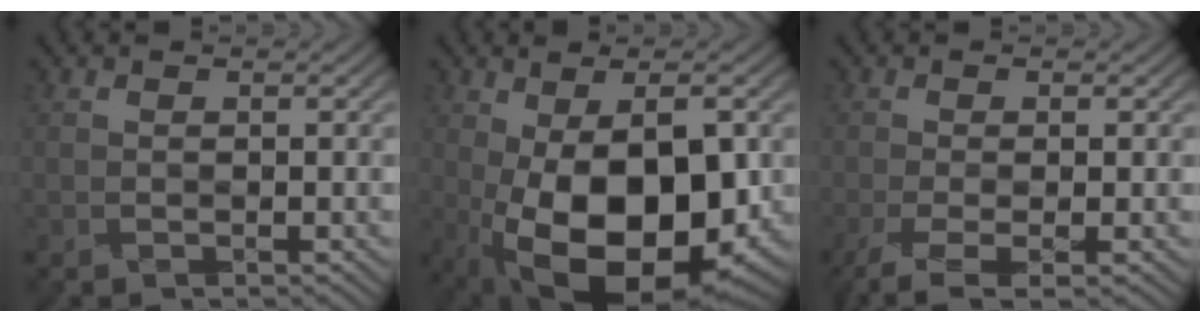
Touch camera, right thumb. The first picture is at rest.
{"total": 17.0, "force": [-3.8, 8.4, 14.3], "torque": [-0.227, -0.029, -0.052]}
{"total": 4.0, "force": [-2.2, 0.8, 3.2], "torque": [-0.074, -0.005, -0.041]}